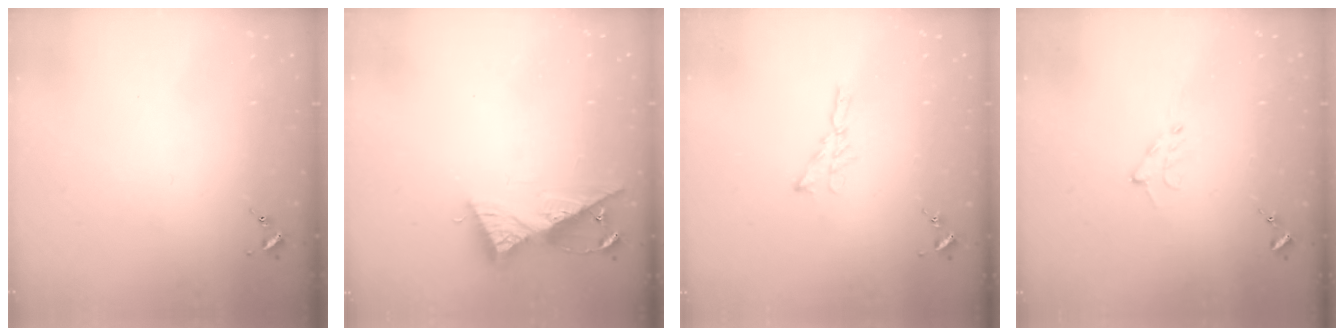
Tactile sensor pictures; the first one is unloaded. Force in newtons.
{"total": 10.1, "press": 10.1, "slide": 0.9}
{"total": 5.2, "press": 5.2, "slide": 0.5}
{"total": 4.6, "press": 4.6, "slide": 0.5}